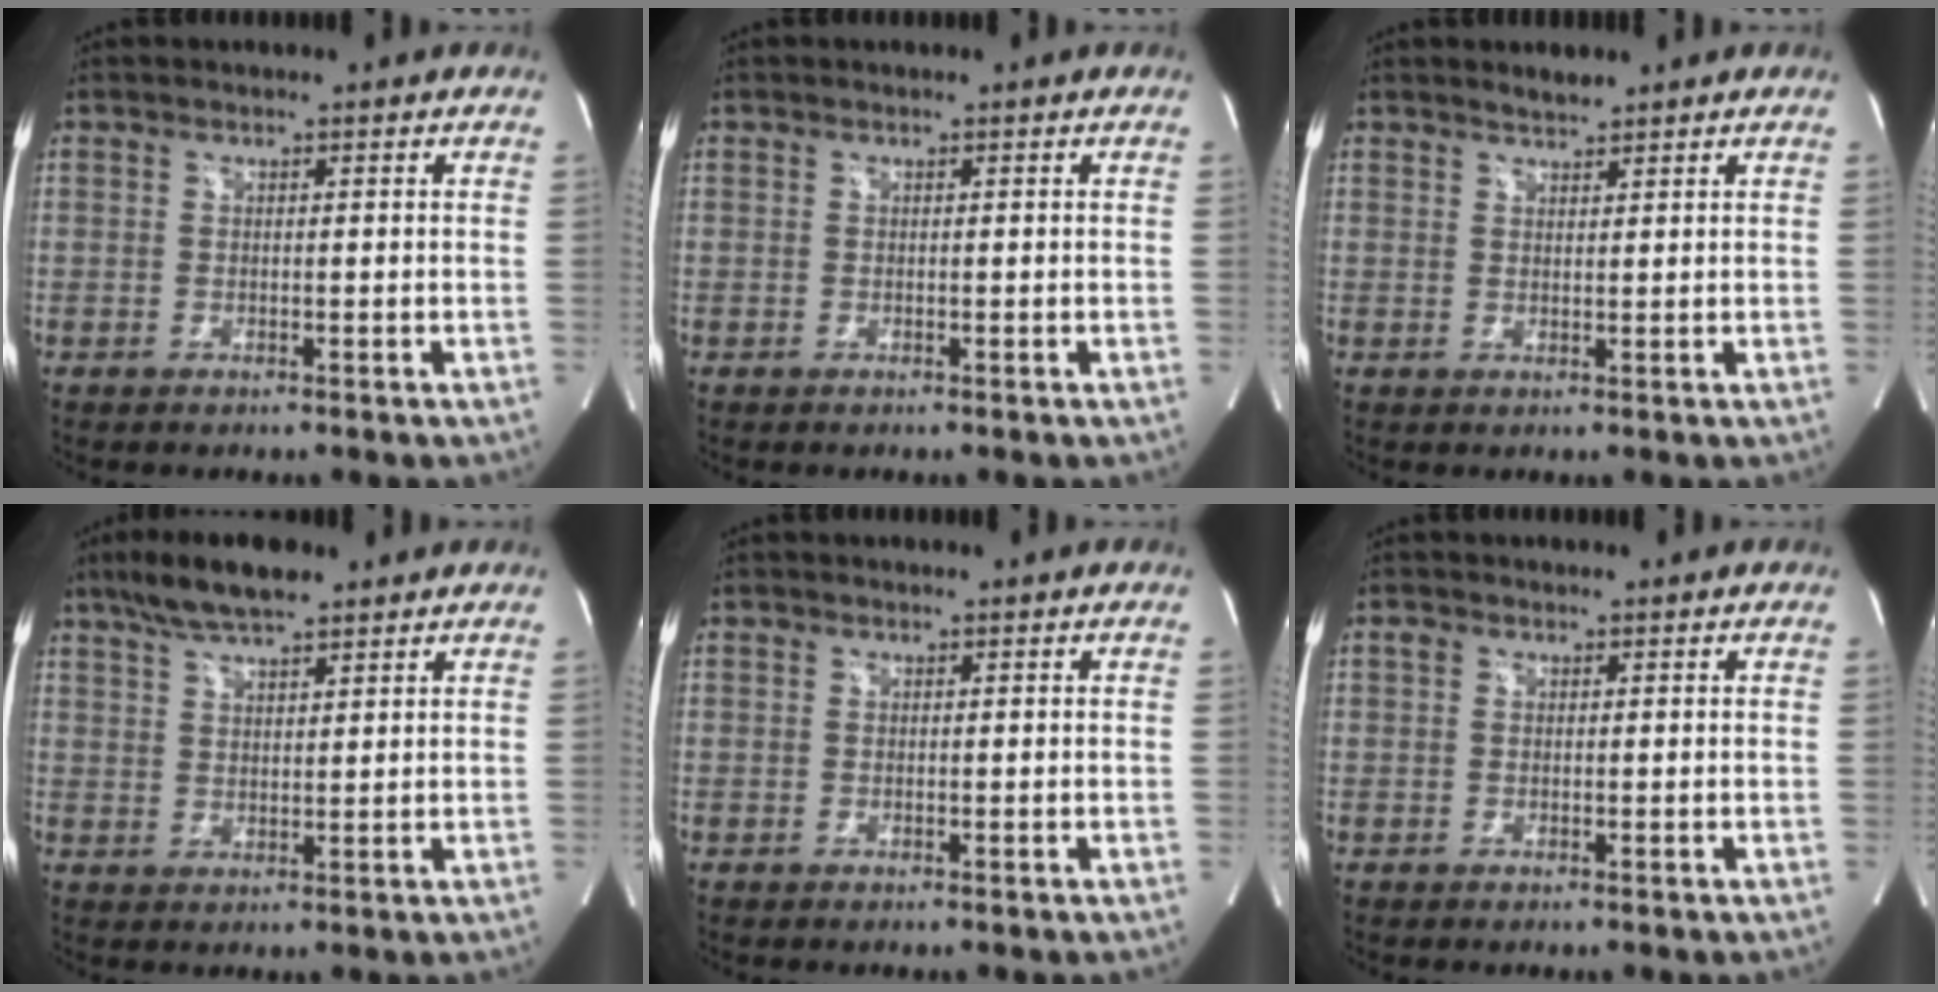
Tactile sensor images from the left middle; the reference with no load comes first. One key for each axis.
{"total": 0.0}
{"total": 1.7, "fx": 1.7, "fy": 0.2, "fz": 0.4, "tx": -0.016, "ty": 0.001, "tz": 0.033}
{"total": 7.8, "fx": 6.0, "fy": 1.7, "fz": 4.7, "tx": -0.097, "ty": 0.015, "tz": 0.109}
{"total": 0.0}
{"total": 0.7, "fx": 0.4, "fy": 0.6, "fz": 0.4, "tx": -0.010, "ty": 0.006, "tz": 0.006}